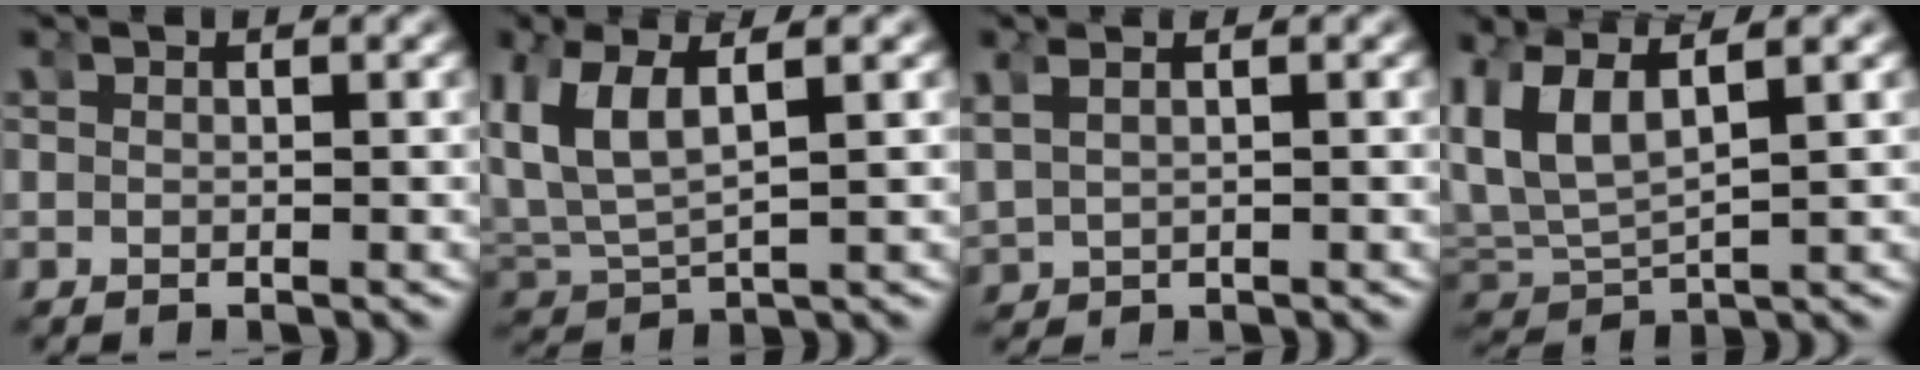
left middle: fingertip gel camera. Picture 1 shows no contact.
{"total": 7.3, "force": [1.9, 5.1, 4.9], "torque": [-0.144, -0.015, 0.043]}
{"total": 2.3, "force": [0.9, 1.5, 1.5], "torque": [-0.041, 0.002, 0.027]}
{"total": 9.8, "force": [1.9, 7.8, 5.7], "torque": [-0.173, -0.019, 0.039]}